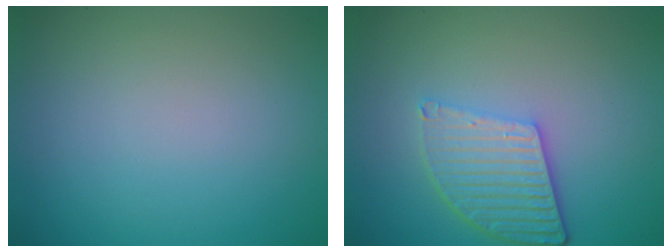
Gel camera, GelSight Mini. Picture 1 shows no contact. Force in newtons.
{"total": 5.1, "press": 3.8, "slide": 3.3}